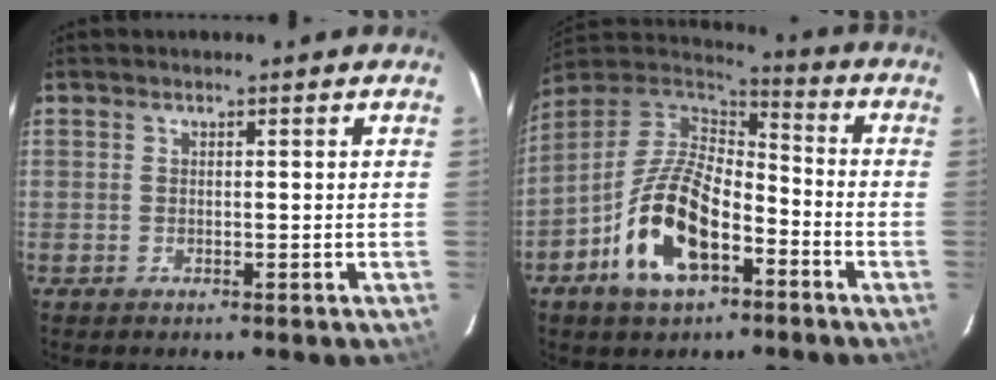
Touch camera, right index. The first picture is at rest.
{"total": 15.8, "force": [-6.9, 7.8, 11.9], "torque": [-0.239, 0.005, -0.124]}